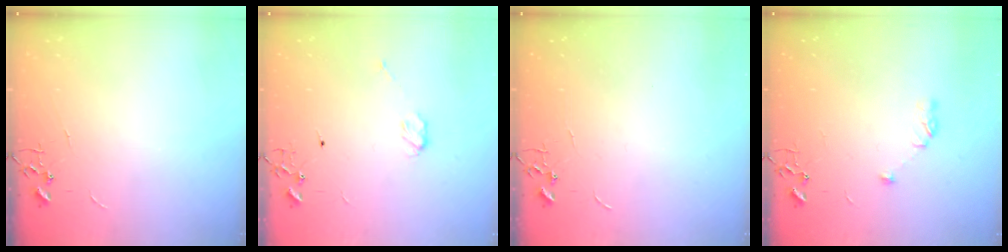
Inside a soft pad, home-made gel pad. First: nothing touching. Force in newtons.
{"total": 3.9, "press": 3.9, "slide": 0.2}
{"total": 0.0}
{"total": 5.4, "press": 5.3, "slide": 0.7}